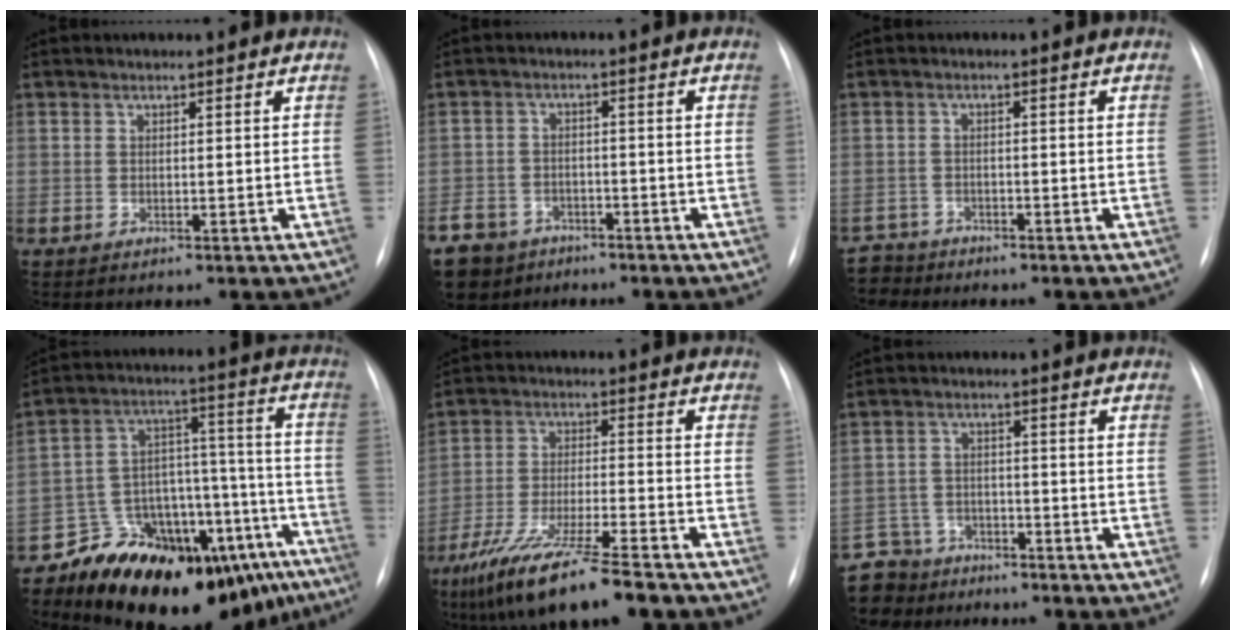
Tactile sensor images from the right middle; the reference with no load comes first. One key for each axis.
{"total": 11.0, "fx": -7.8, "fy": 7.3, "fz": 2.8, "tx": -0.081, "ty": -0.002, "tz": -0.121}
{"total": 3.9, "fx": -3.4, "fy": 1.3, "fz": -1.3, "tx": 0.024, "ty": -0.006, "tz": -0.067}
{"total": 22.8, "fx": -16.6, "fy": 8.7, "fz": 13.0, "tx": -0.104, "ty": 0.066, "tz": -0.232}
{"total": 14.3, "fx": -10.6, "fy": 1.1, "fz": 9.5, "tx": -0.185, "ty": -0.043, "tz": -0.181}
{"total": 9.0, "fx": -7.7, "fy": 4.7, "fz": 0.1, "tx": -0.015, "ty": 0.013, "tz": -0.133}